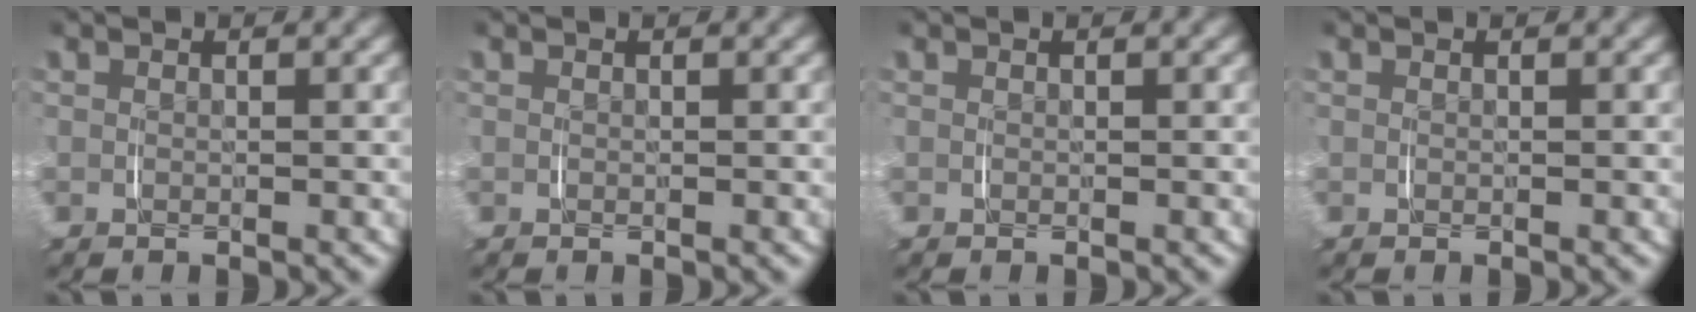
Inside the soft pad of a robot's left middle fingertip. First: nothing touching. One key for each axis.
{"total": 0.0}
{"total": 0.0}
{"total": 0.0}